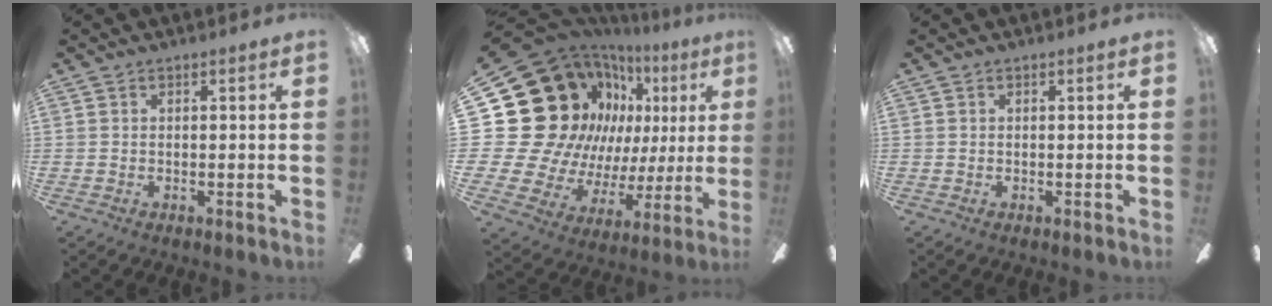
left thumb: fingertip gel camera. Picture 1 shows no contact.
{"total": 28.0, "force": [10.2, 21.6, 14.6], "torque": [-0.303, -0.108, 0.245]}
{"total": 0.0}